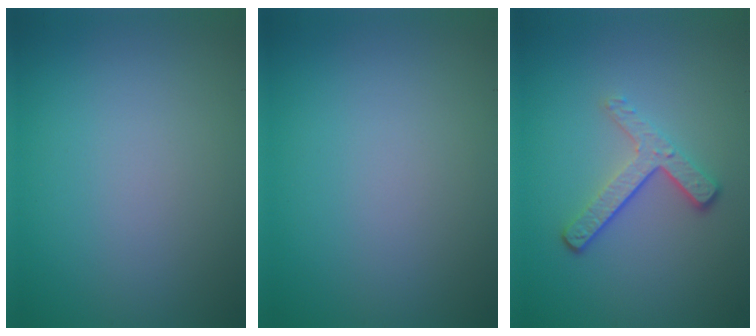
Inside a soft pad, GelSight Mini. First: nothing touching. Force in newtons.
{"total": 0.0}
{"total": 3.4, "press": 2.5, "slide": 2.3}